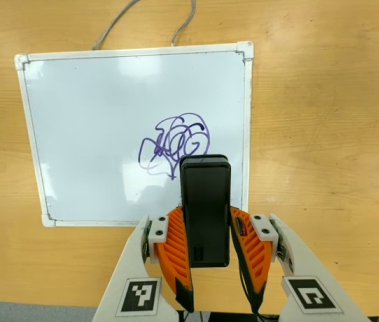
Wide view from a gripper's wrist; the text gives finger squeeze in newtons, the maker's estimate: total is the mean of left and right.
{"total": 4.6, "left": 3.7, "right": 5.6}